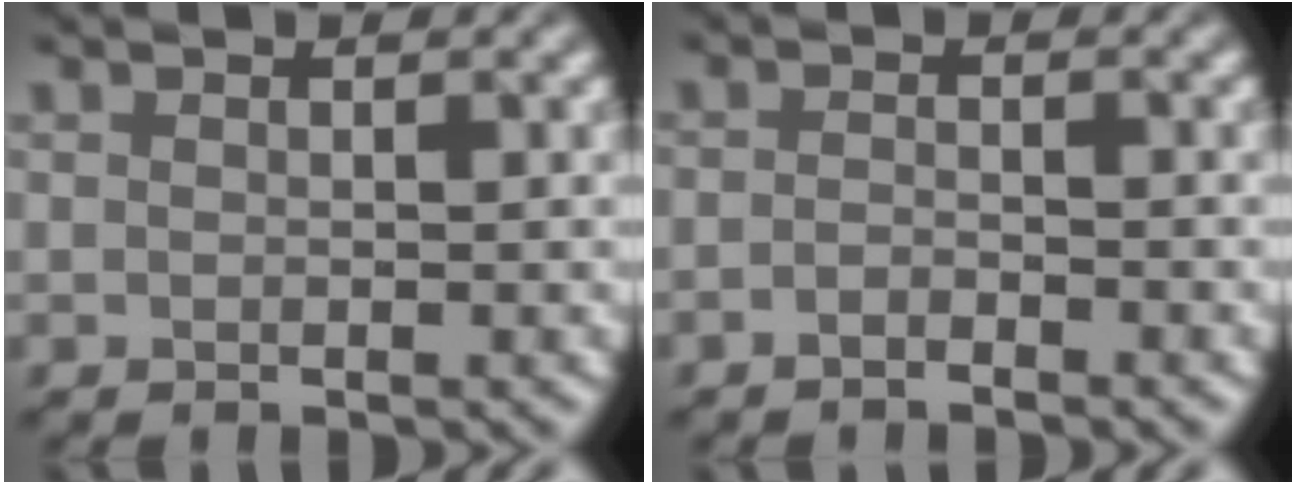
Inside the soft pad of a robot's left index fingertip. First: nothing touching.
{"total": 1.7, "force": [-1.6, -0.3, -0.2], "torque": [-0.007, -0.001, -0.016]}